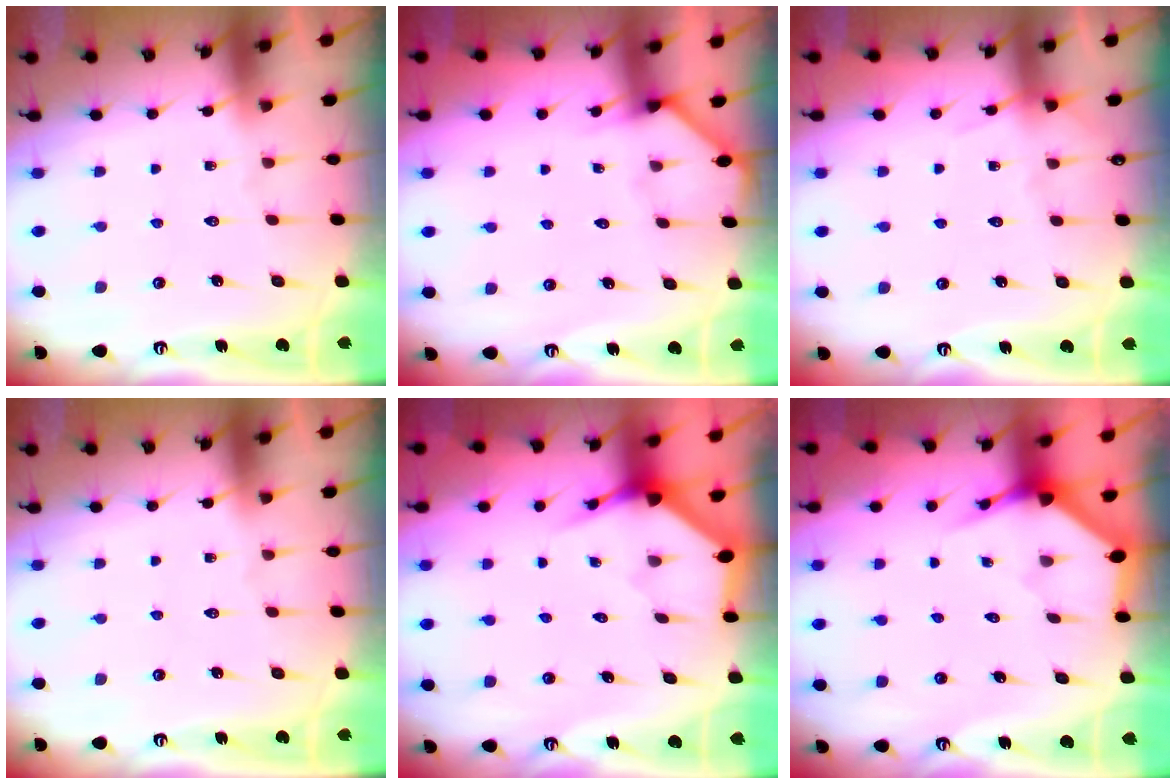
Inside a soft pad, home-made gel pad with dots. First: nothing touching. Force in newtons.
{"total": 2.5, "press": 2.5, "slide": 0.1}
{"total": 4.3, "press": 4.3, "slide": 0.6}
{"total": 0.0}
{"total": 3.4, "press": 3.4, "slide": 0.1}
{"total": 3.4, "press": 3.4, "slide": 0.1}